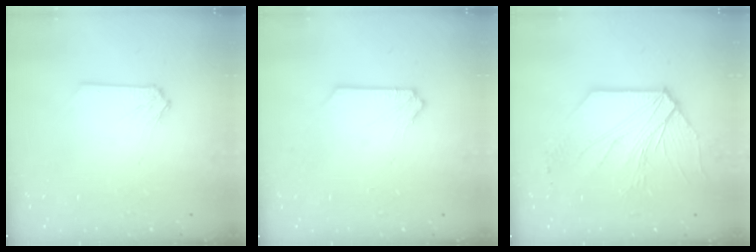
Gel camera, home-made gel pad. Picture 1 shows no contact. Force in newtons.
{"total": 1.0, "press": 1.0, "slide": 0.2}
{"total": 8.1, "press": 8.0, "slide": 1.4}